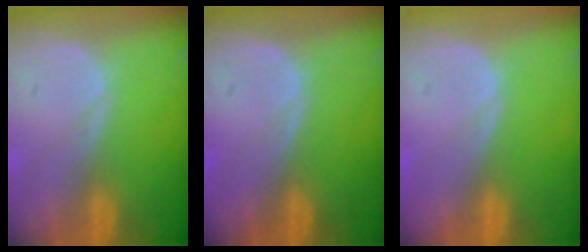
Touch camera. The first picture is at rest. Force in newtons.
{"total": 0.0}
{"total": 0.0}